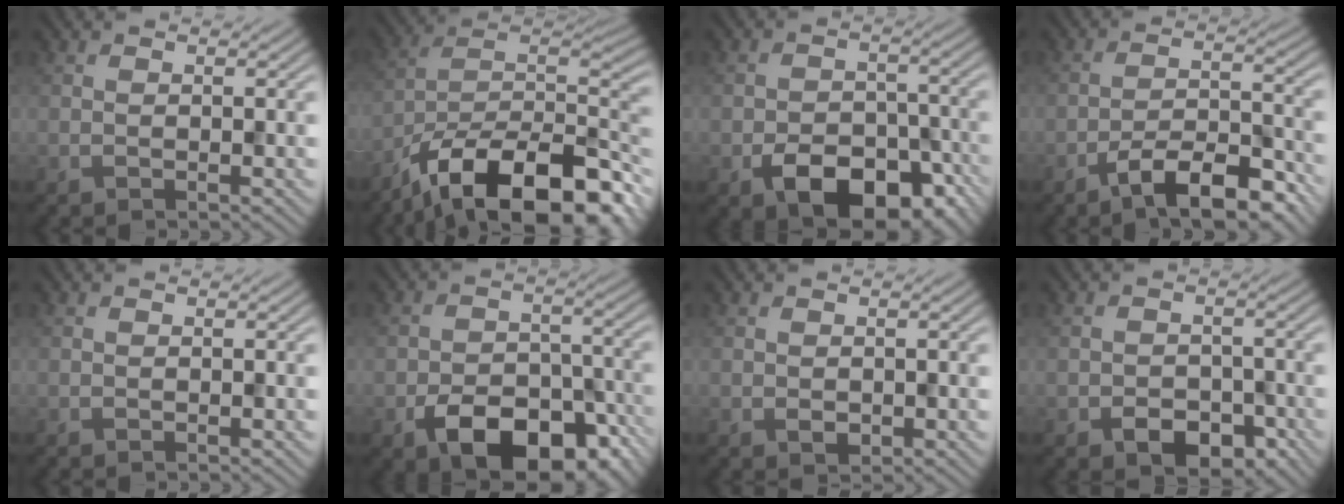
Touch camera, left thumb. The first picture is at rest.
{"total": 18.2, "force": [-12.8, 6.9, 11.0], "torque": [-0.195, -0.032, -0.209]}
{"total": 10.3, "force": [-5.4, 6.1, 6.4], "torque": [-0.103, -0.024, -0.080]}
{"total": 8.9, "force": [-5.9, 3.0, 6.0], "torque": [-0.090, 0.005, -0.104]}
{"total": 0.0}
{"total": 11.8, "force": [-6.3, 6.8, 7.4], "torque": [-0.128, -0.023, -0.094]}
{"total": 1.1, "force": [0.0, 0.9, 0.6], "torque": [-0.015, -0.006, 0.002]}
{"total": 4.5, "force": [-2.3, 3.0, 2.3], "torque": [-0.035, -0.011, -0.040]}